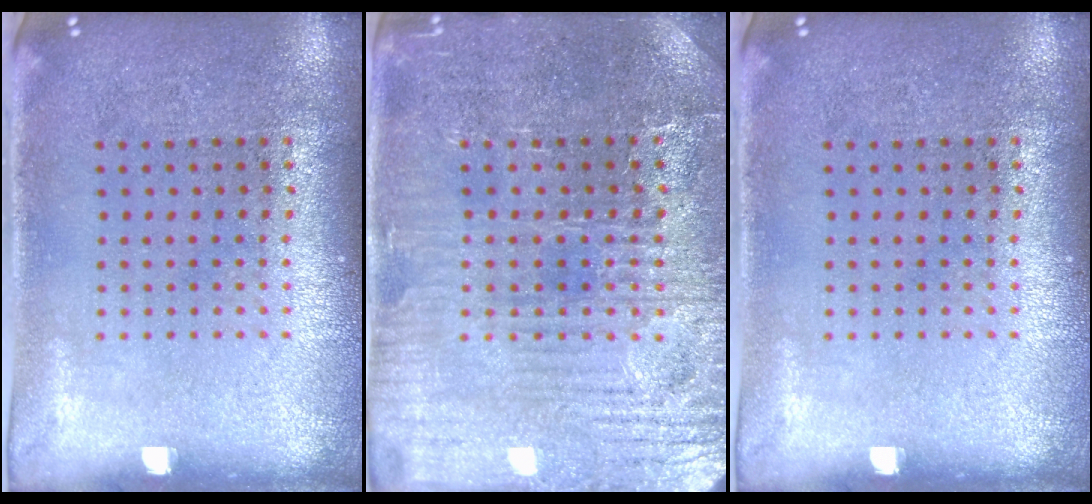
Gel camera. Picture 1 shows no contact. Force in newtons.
{"total": 4.1, "press": 4.0, "slide": 0.9}
{"total": 0.0}